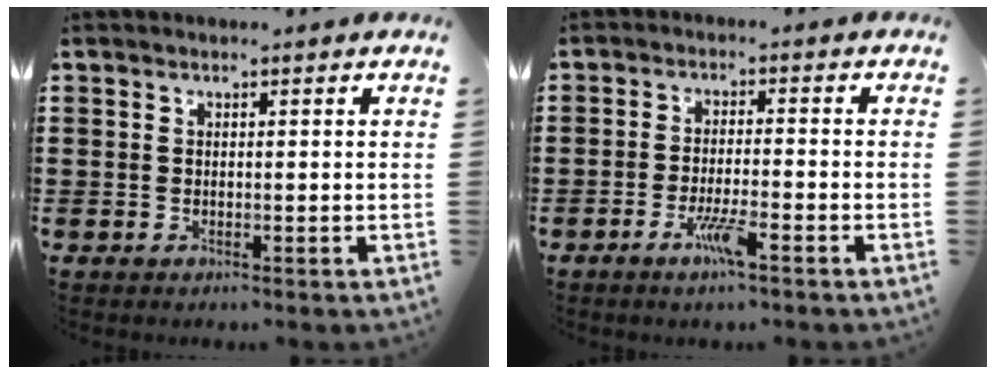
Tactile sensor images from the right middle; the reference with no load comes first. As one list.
[{"total": 4.5, "force": [-2.6, 0.5, 3.6], "torque": [-0.071, -0.004, -0.048]}]